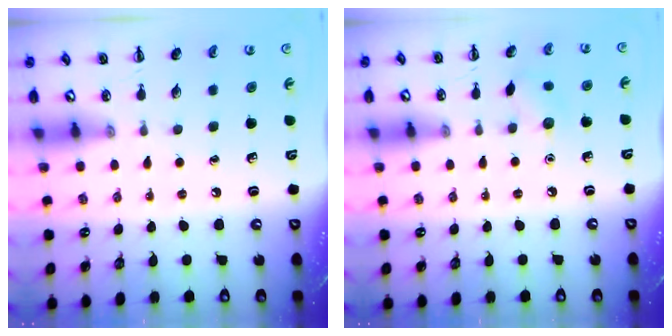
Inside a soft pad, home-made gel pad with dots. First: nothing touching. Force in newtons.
{"total": 7.0, "press": 6.9, "slide": 1.3}